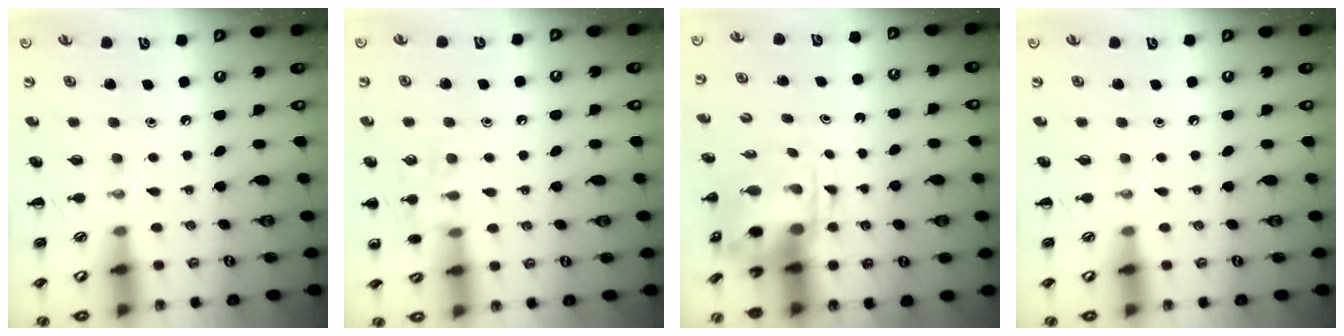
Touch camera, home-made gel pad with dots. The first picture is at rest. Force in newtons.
{"total": 8.5, "press": 8.4, "slide": 1.0}
{"total": 3.9, "press": 3.8, "slide": 0.6}
{"total": 0.0}